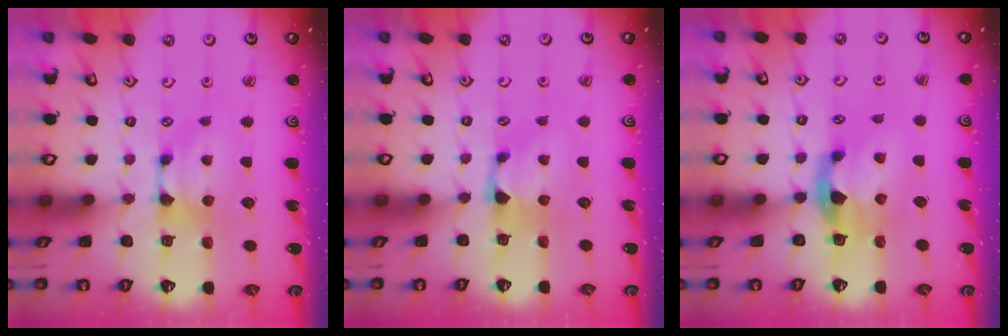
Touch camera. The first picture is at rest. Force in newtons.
{"total": 1.1, "press": 0.8, "slide": 0.7}
{"total": 3.0, "press": 2.6, "slide": 1.5}